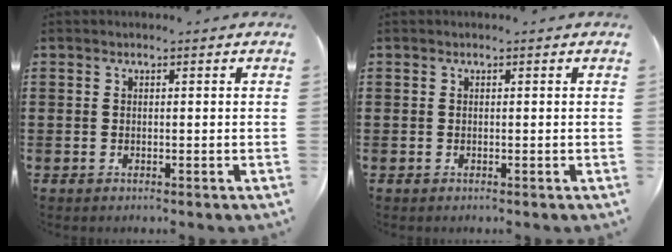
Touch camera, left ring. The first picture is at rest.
{"total": 0.0}